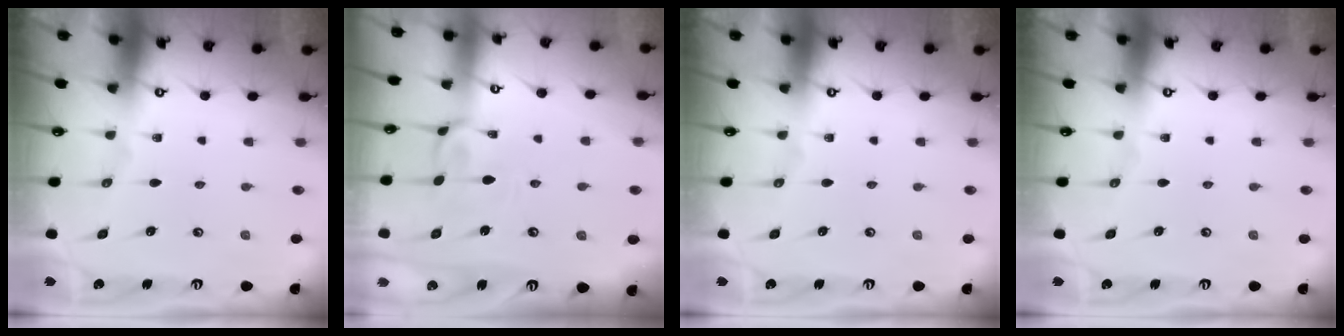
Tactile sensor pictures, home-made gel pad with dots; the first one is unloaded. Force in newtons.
{"total": 2.3, "press": 2.2, "slide": 0.6}
{"total": 0.0}
{"total": 0.0}